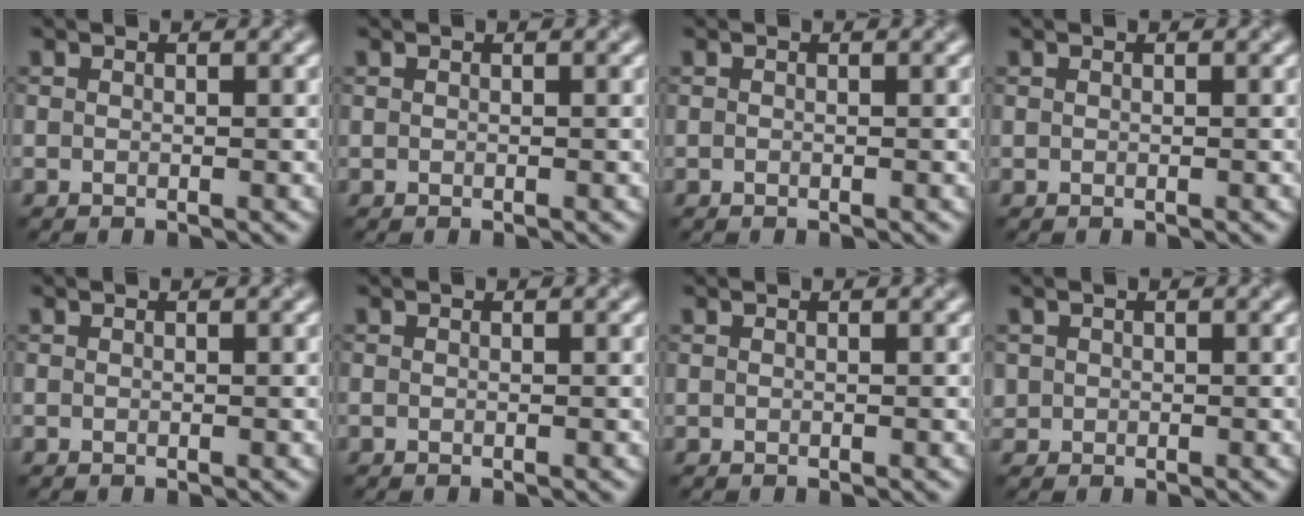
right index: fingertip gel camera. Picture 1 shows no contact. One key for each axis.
{"total": 0.0}
{"total": 0.0}
{"total": 0.0}
{"total": 0.0}
{"total": 0.0}
{"total": 0.0}
{"total": 0.8, "fx": 0.1, "fy": 0.7, "fz": -0.1, "tx": 0.009, "ty": 0.002, "tz": 0.001}